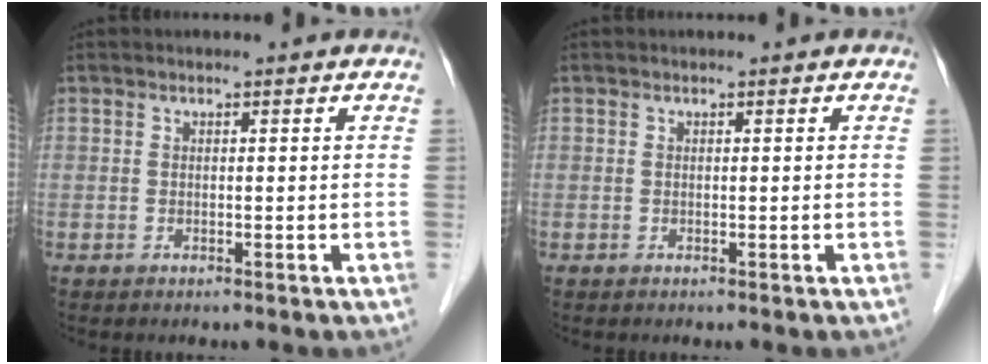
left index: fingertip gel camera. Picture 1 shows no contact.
{"total": 0.0}